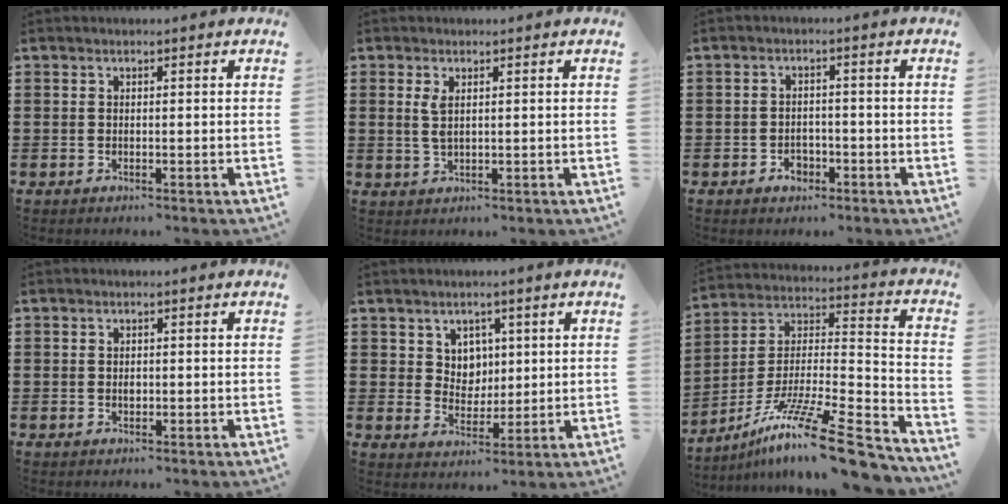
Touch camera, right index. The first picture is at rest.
{"total": 2.4, "force": [0.8, 1.0, 2.0], "torque": [-0.045, 0.005, 0.013]}
{"total": 2.4, "force": [-1.5, 1.5, 1.1], "torque": [-0.023, -0.002, -0.031]}
{"total": 1.1, "force": [-0.1, 0.6, 0.9], "torque": [-0.019, 0.001, -0.002]}
{"total": 4.7, "force": [2.2, 4.0, 0.9], "torque": [-0.030, 0.004, 0.039]}
{"total": 15.7, "force": [-11.7, 1.8, 10.2], "torque": [-0.177, 0.028, -0.212]}